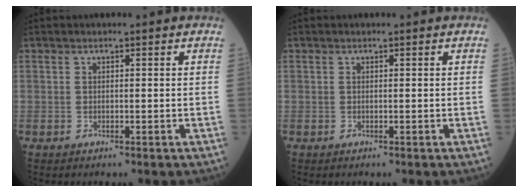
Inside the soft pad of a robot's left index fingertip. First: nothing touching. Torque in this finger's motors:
{"motor_torque": [0.00, 0.00, 0.00, 0.00]}